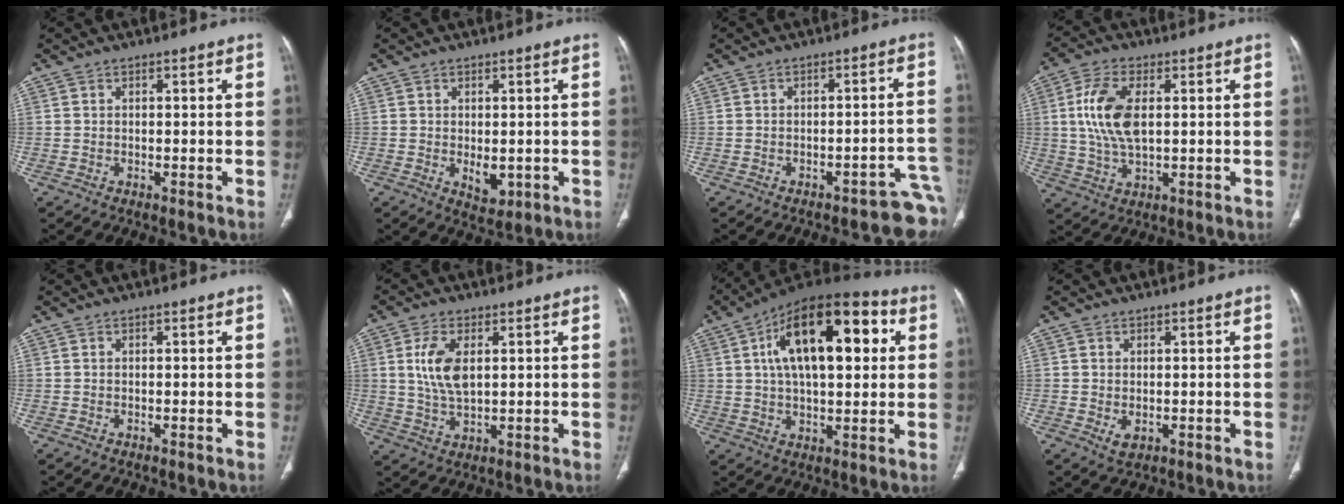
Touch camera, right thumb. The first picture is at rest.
{"total": 3.8, "force": [-0.5, 2.3, 2.9], "torque": [-0.030, -0.007, 0.006]}
{"total": 9.1, "force": [-6.3, 3.3, 5.7], "torque": [-0.038, 0.055, -0.075]}
{"total": 10.8, "force": [1.7, 5.4, 9.2], "torque": [-0.195, -0.001, 0.034]}
{"total": 0.0}
{"total": 7.8, "force": [1.8, 3.9, 6.5], "torque": [-0.135, -0.009, 0.040]}
{"total": 22.1, "force": [5.9, 10.2, 18.7], "torque": [-0.278, 0.016, 0.085]}
{"total": 2.1, "force": [-0.2, 1.5, 1.5], "torque": [-0.023, -0.003, 0.005]}